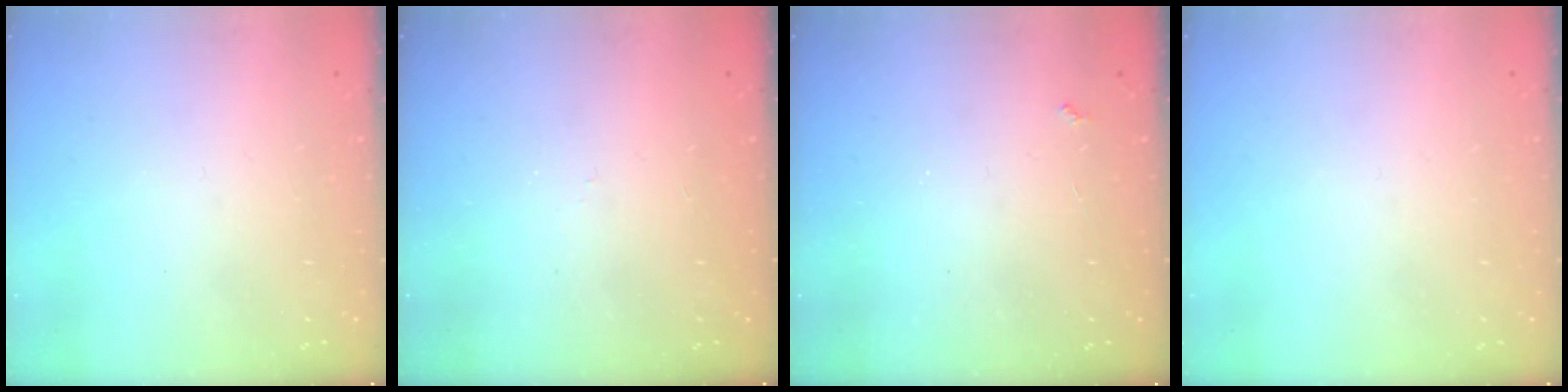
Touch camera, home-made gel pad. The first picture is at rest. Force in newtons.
{"total": 5.3, "press": 5.2, "slide": 0.7}
{"total": 2.3, "press": 2.3, "slide": 0.4}
{"total": 0.0}